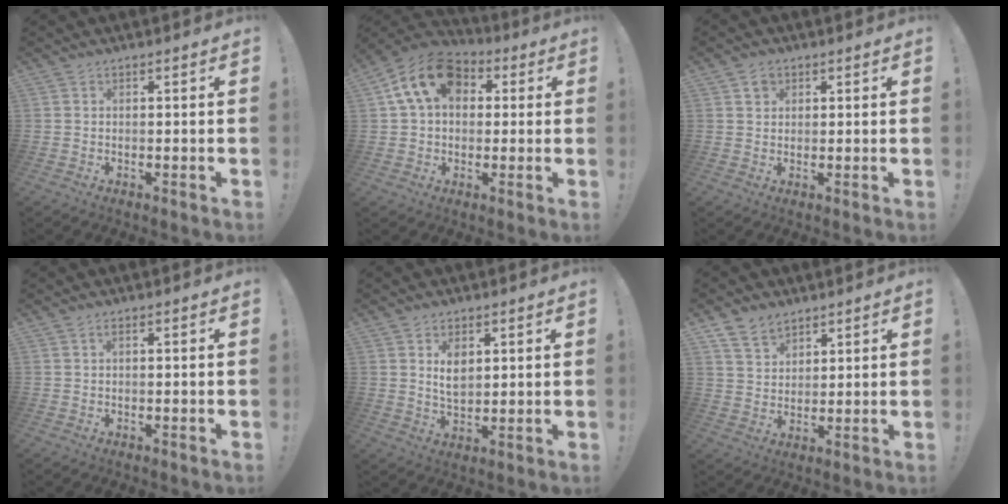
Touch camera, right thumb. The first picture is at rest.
{"total": 15.0, "force": [5.1, 10.3, 9.6], "torque": [-0.153, 0.000, 0.098]}
{"total": 2.8, "force": [1.6, 2.2, 0.7], "torque": [-0.002, -0.005, 0.028]}
{"total": 0.6, "force": [0.1, 0.0, 0.6], "torque": [-0.010, 0.000, 0.001]}
{"total": 5.5, "force": [2.4, 3.5, 3.5], "torque": [-0.054, -0.013, 0.043]}
{"total": 7.5, "force": [5.5, 4.6, 2.3], "torque": [-0.042, -0.028, 0.107]}